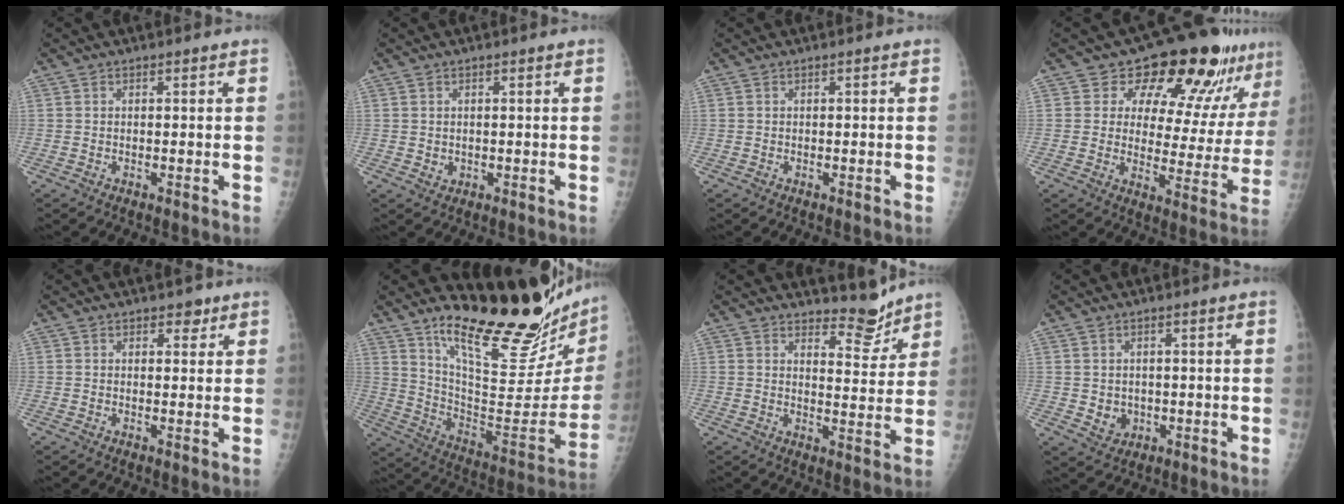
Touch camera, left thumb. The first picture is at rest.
{"total": 1.4, "force": [0.2, 1.3, 0.5], "torque": [-0.007, -0.002, 0.008]}
{"total": 0.0}
{"total": 18.5, "force": [13.1, 8.3, 10.1], "torque": [-0.083, -0.071, 0.163]}
{"total": 2.3, "force": [1.5, 1.5, 0.9], "torque": [0.006, -0.007, 0.018]}
{"total": 28.9, "force": [23.4, 5.6, 16.0], "torque": [-0.206, -0.182, 0.341]}
{"total": 6.0, "force": [5.6, 1.8, 0.9], "torque": [0.009, -0.056, 0.085]}
{"total": 3.5, "force": [-0.1, 3.1, 1.6], "torque": [-0.013, -0.002, 0.010]}